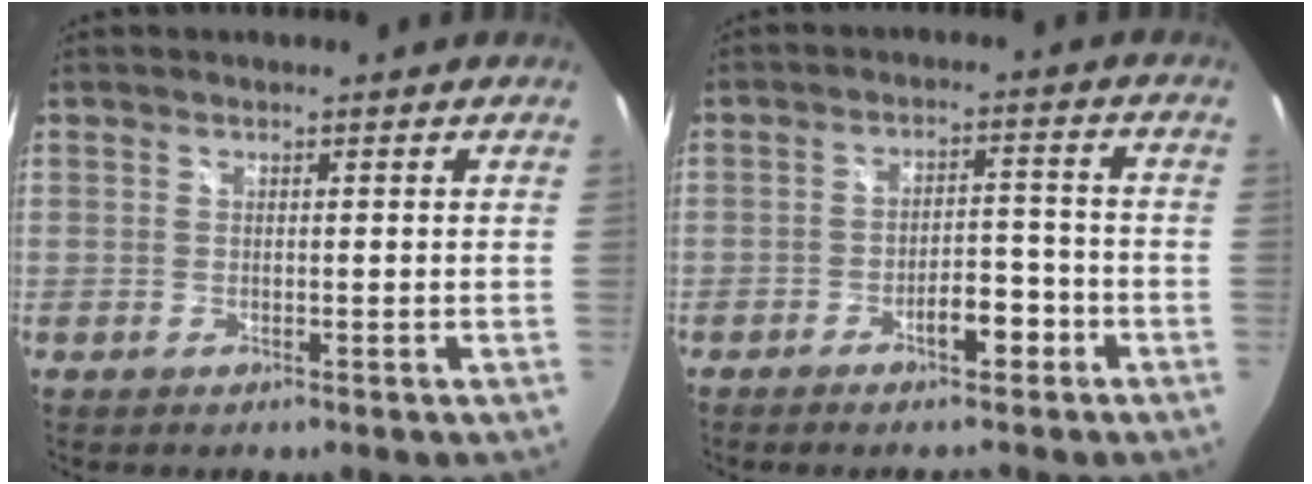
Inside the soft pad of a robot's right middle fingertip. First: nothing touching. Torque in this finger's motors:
{"motor_torque": [0.11, -0.10, 0.07, 0.04]}